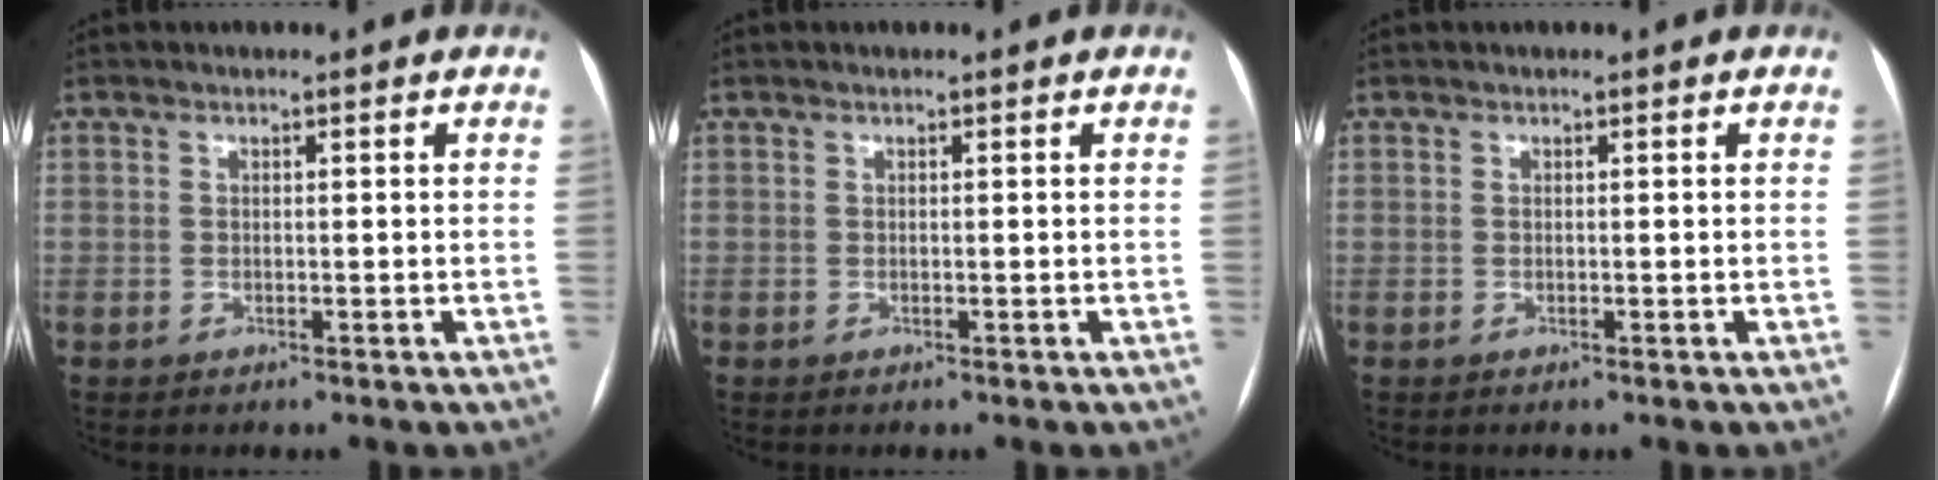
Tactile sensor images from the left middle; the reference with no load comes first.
{"total": 0.0}
{"total": 0.0}